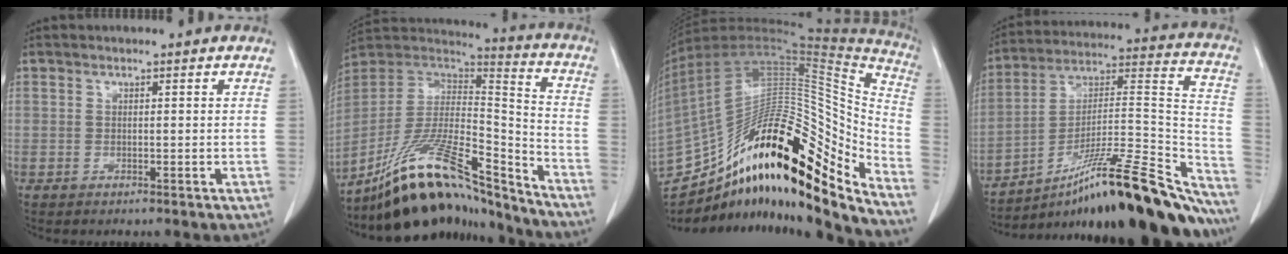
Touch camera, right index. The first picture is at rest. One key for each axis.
{"total": 22.1, "fx": -18.4, "fy": 4.3, "fz": 11.5, "tx": -0.209, "ty": 0.026, "tz": -0.318}
{"total": 30.1, "fx": -18.4, "fy": 7.5, "fz": 22.6, "tx": -0.347, "ty": 0.040, "tz": -0.296}
{"total": 29.1, "fx": -23.0, "fy": 3.3, "fz": 17.5, "tx": -0.189, "ty": 0.023, "tz": -0.353}